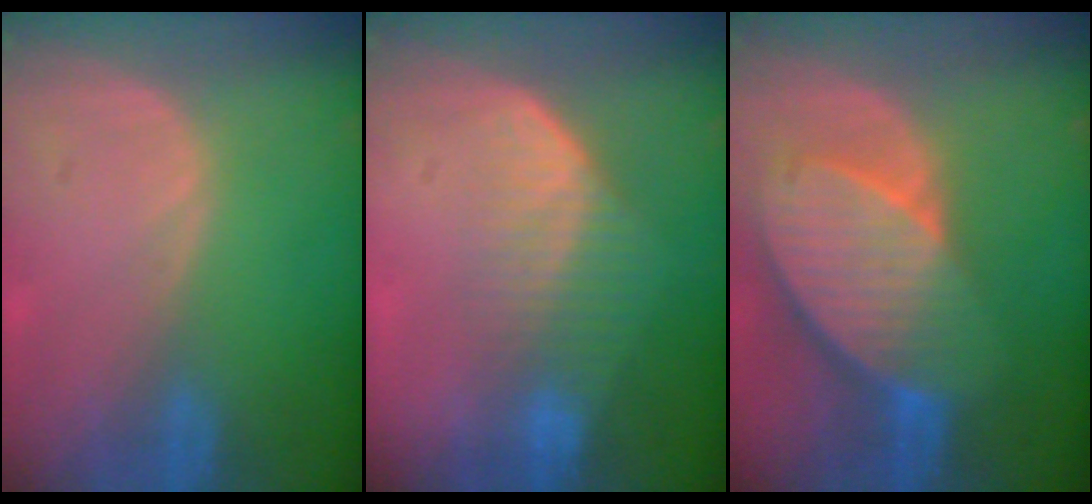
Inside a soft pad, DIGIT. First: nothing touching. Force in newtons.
{"total": 7.2, "press": 6.1, "slide": 3.8}
{"total": 10.2, "press": 8.9, "slide": 5.0}